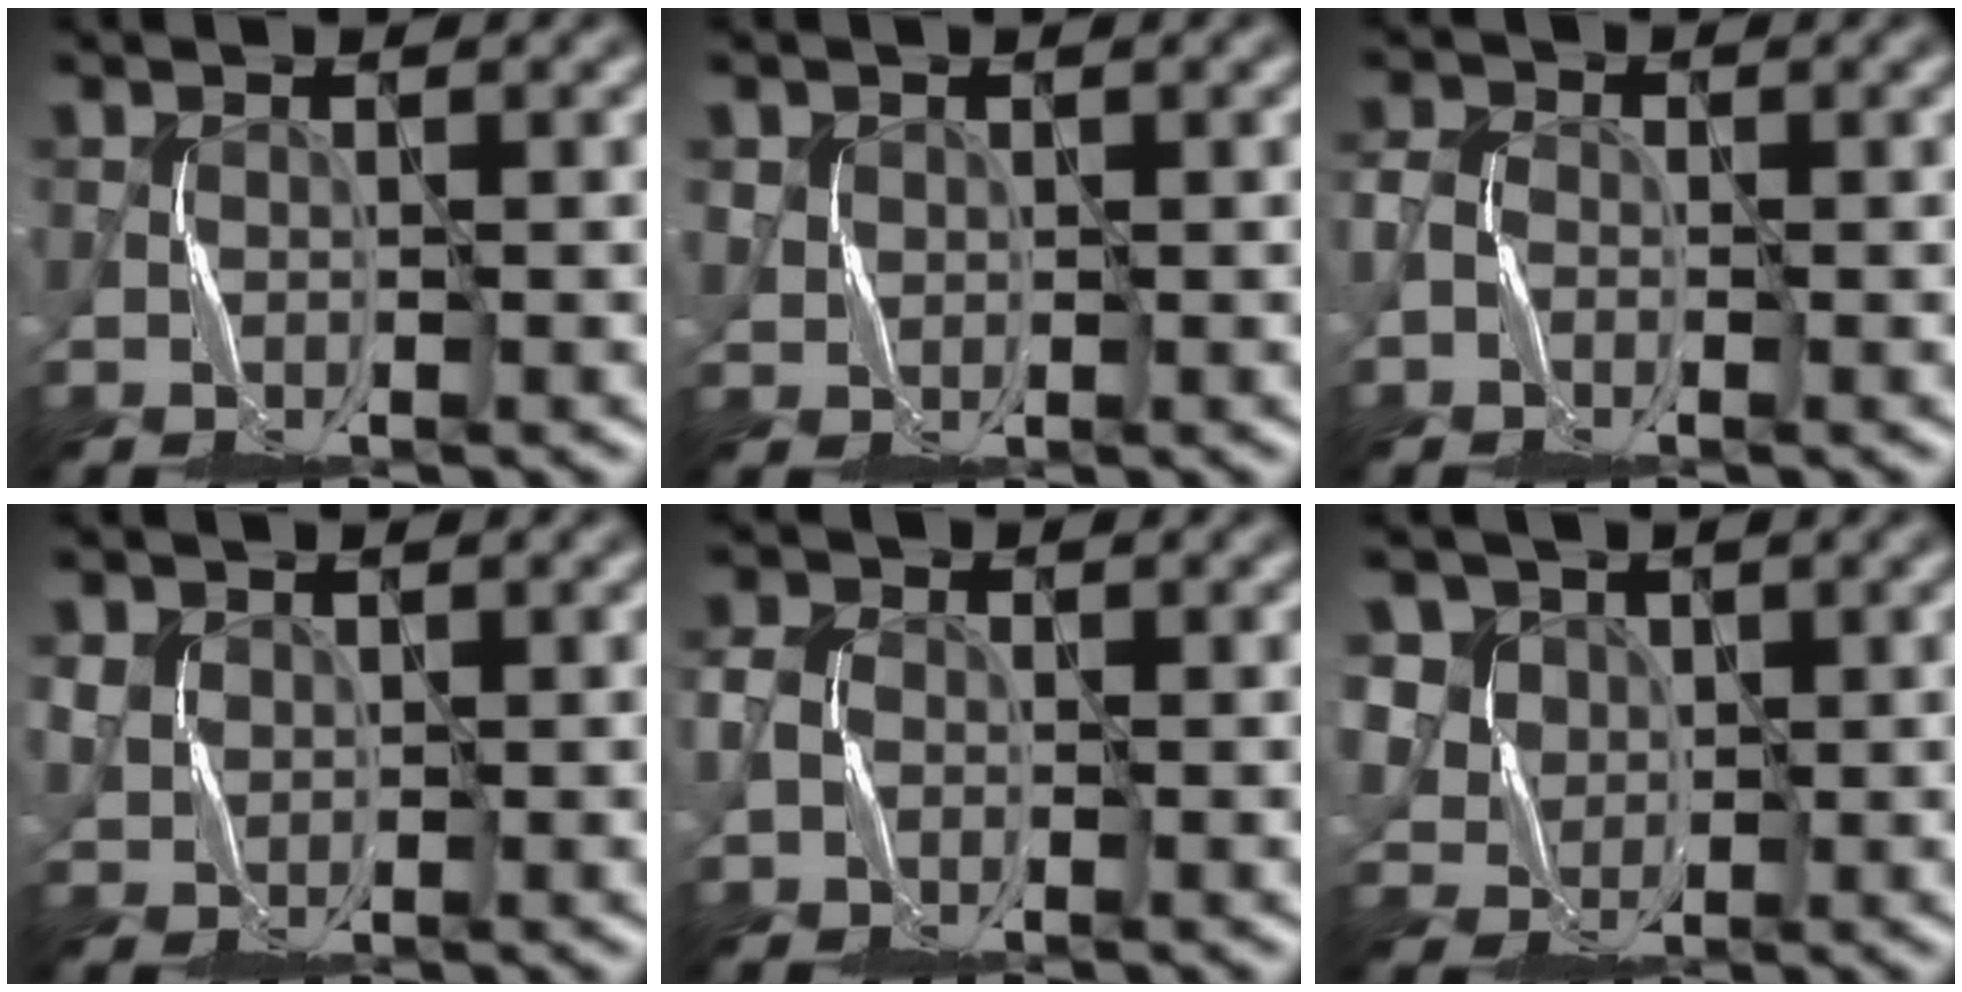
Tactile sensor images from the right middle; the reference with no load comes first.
{"total": 0.8, "force": [0.4, 0.7, -0.2], "torque": [-0.005, -0.005, 0.008]}
{"total": 1.8, "force": [-0.8, 1.4, 0.8], "torque": [-0.018, 0.002, -0.017]}
{"total": 1.5, "force": [0.6, 1.3, 0.2], "torque": [-0.019, -0.004, 0.012]}
{"total": 2.0, "force": [-0.4, 1.7, 1.0], "torque": [-0.030, -0.001, -0.009]}
{"total": 6.4, "force": [3.0, 5.3, 2.1], "torque": [-0.057, 0.005, 0.045]}